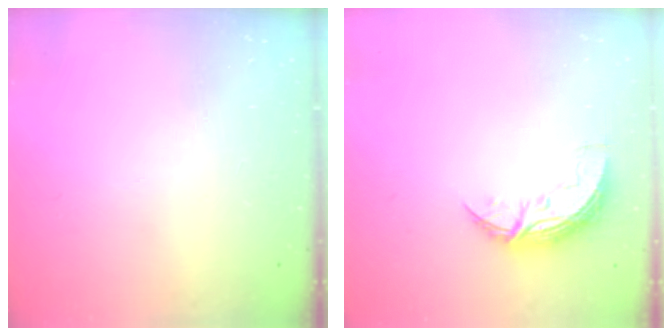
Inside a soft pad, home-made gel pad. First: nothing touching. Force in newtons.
{"total": 9.2, "press": 9.2, "slide": 0.1}